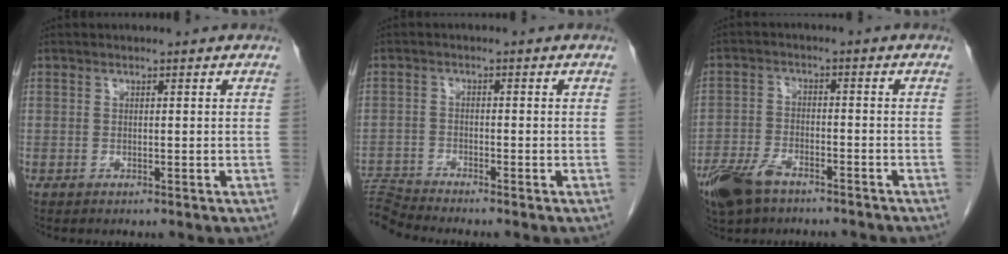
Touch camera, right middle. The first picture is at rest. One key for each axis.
{"total": 5.0, "fx": -4.6, "fy": -1.9, "fz": -0.1, "tx": -0.003, "ty": -0.004, "tz": -0.087}
{"total": 10.0, "fx": -7.5, "fy": 4.2, "fz": 5.2, "tx": -0.109, "ty": -0.006, "tz": -0.127}